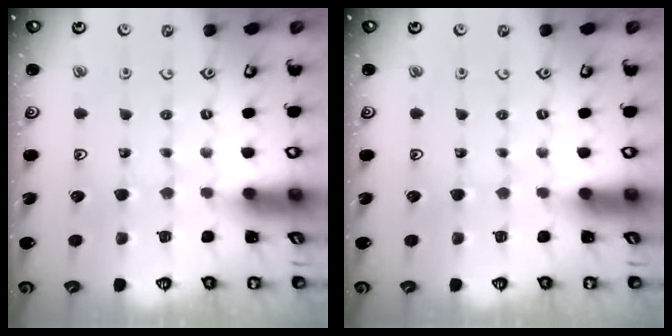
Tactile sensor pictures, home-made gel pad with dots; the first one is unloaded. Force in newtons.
{"total": 0.0}